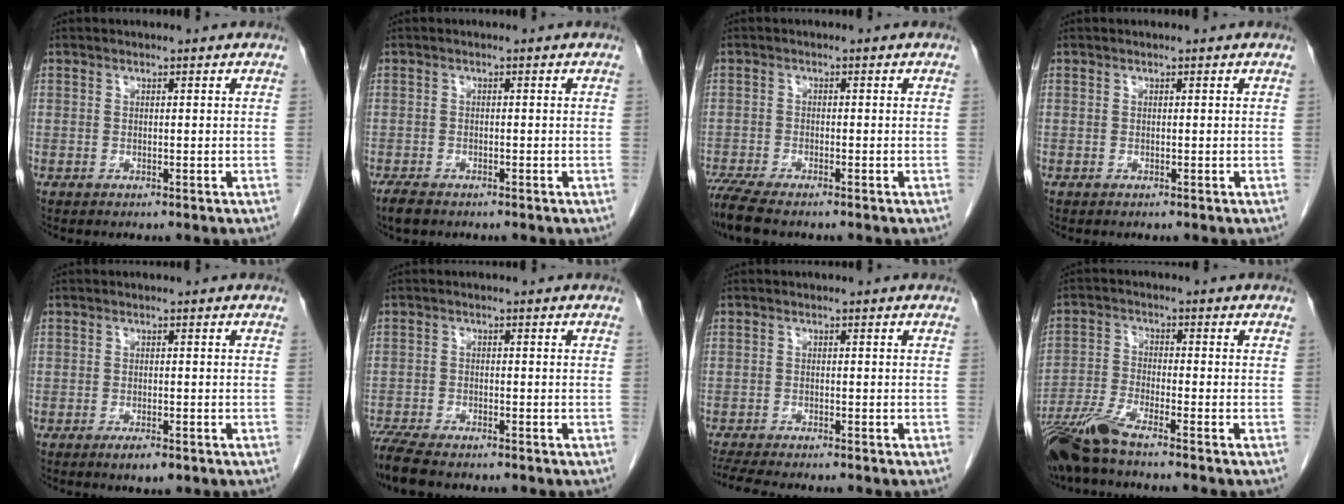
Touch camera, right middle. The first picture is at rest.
{"total": 2.6, "force": [-2.0, 0.9, 1.4], "torque": [-0.028, -0.005, -0.031]}
{"total": 5.8, "force": [-4.8, 0.8, 3.2], "torque": [-0.059, -0.016, -0.085]}
{"total": 0.0}
{"total": 2.4, "force": [-1.5, 0.7, 1.8], "torque": [-0.031, -0.002, -0.021]}
{"total": 7.3, "force": [-6.2, 1.6, 3.6], "torque": [-0.065, -0.017, -0.108]}
{"total": 7.6, "force": [-6.7, 0.7, 3.6], "torque": [-0.053, -0.011, -0.105]}
{"total": 7.6, "force": [-6.2, -0.5, 4.3], "torque": [-0.085, -0.029, -0.123]}